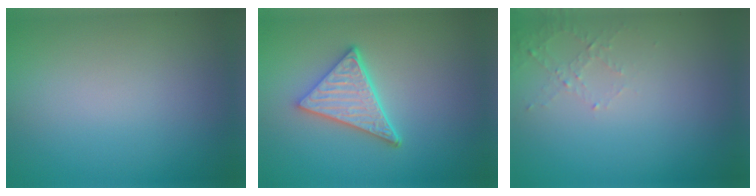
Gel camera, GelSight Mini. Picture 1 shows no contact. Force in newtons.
{"total": 4.8, "press": 3.7, "slide": 3.1}
{"total": 1.3, "press": 1.3, "slide": 0.4}